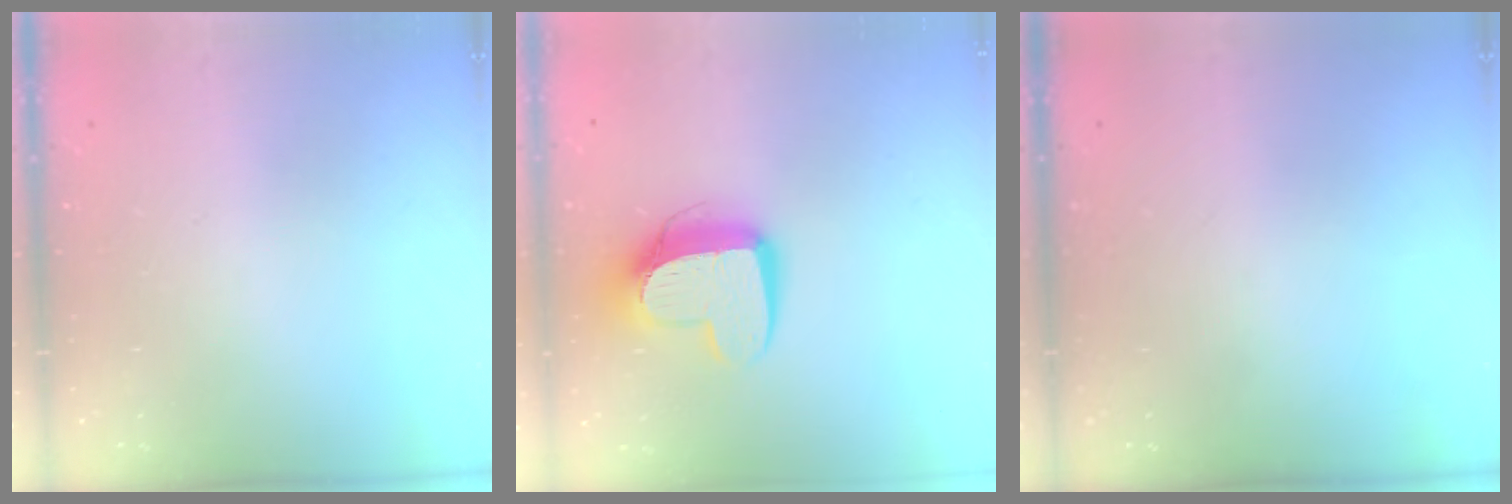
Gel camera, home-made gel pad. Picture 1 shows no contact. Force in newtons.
{"total": 12.2, "press": 12.1, "slide": 0.8}
{"total": 0.0}